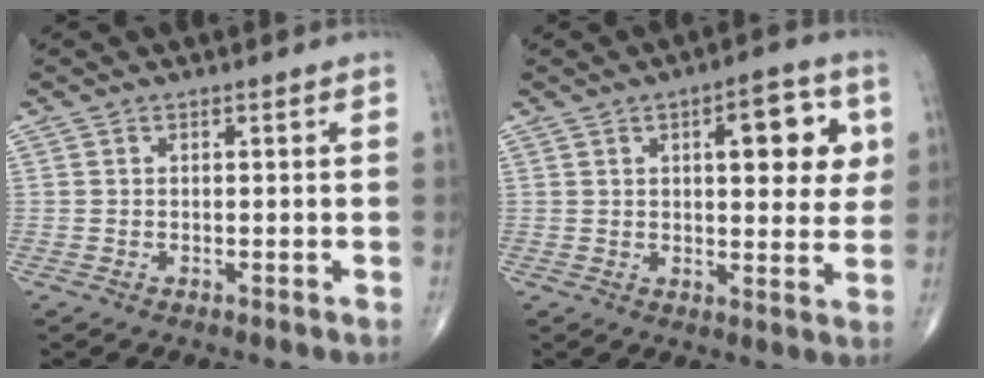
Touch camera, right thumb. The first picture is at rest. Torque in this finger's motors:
{"motor_torque": [1.24, 3.14, 1.23, 0.27, 0.06]}